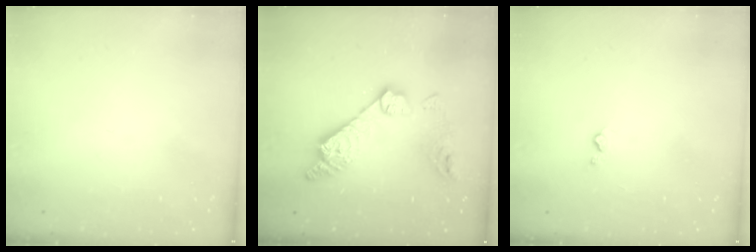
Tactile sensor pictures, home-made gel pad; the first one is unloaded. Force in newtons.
{"total": 15.6, "press": 15.5, "slide": 1.2}
{"total": 2.8, "press": 2.7, "slide": 0.4}